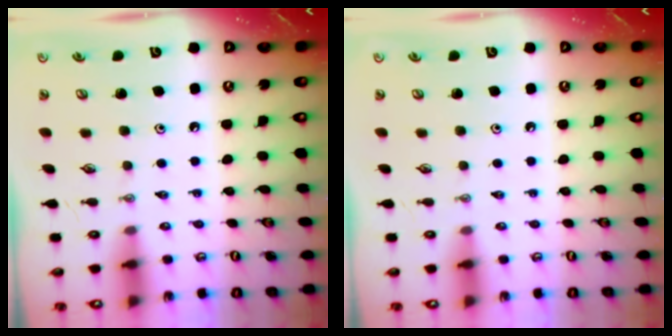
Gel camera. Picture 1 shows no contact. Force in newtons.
{"total": 0.0}